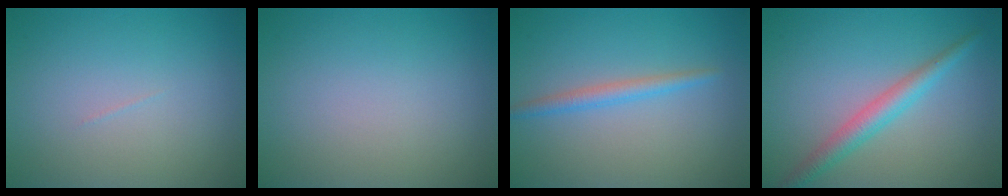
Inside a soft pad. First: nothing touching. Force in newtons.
{"total": 0.0}
{"total": 1.8, "press": 1.8, "slide": 0.1}
{"total": 2.9, "press": 2.9, "slide": 0.1}